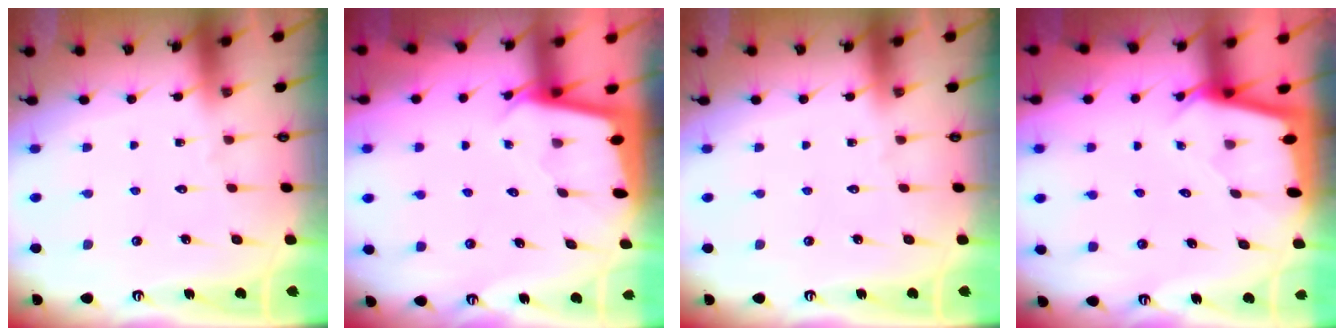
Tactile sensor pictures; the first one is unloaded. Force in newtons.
{"total": 1.9, "press": 1.9, "slide": 0.1}
{"total": 0.0}
{"total": 2.4, "press": 2.4, "slide": 0.1}